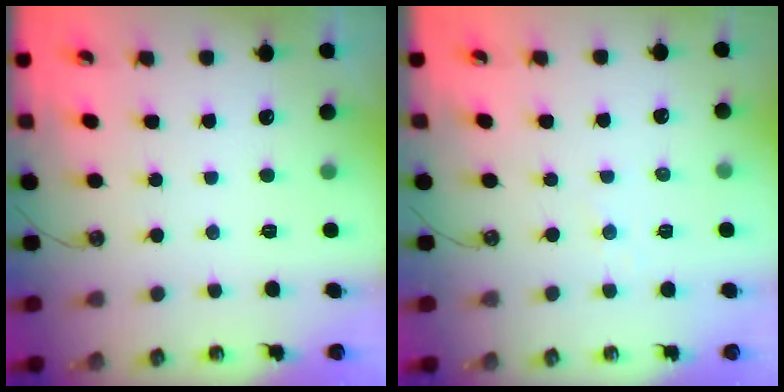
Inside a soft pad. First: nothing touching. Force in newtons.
{"total": 2.9, "press": 2.9, "slide": 0.3}